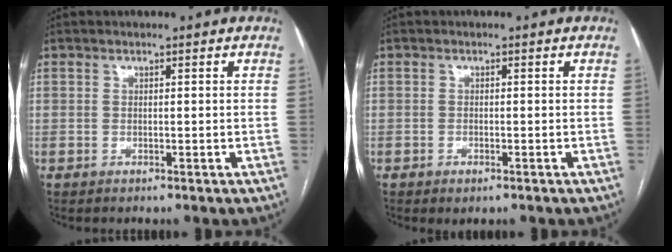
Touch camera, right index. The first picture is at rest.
{"total": 2.1, "force": [-1.3, 0.9, 1.5], "torque": [-0.021, -0.002, -0.011]}